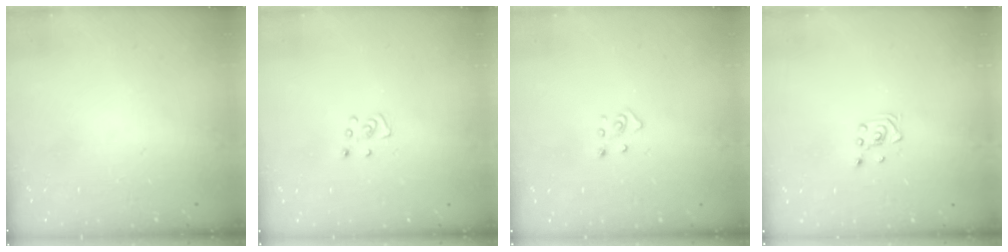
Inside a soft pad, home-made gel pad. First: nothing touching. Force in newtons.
{"total": 3.9, "press": 3.9, "slide": 0.2}
{"total": 2.8, "press": 2.8, "slide": 0.3}
{"total": 2.8, "press": 2.6, "slide": 1.0}